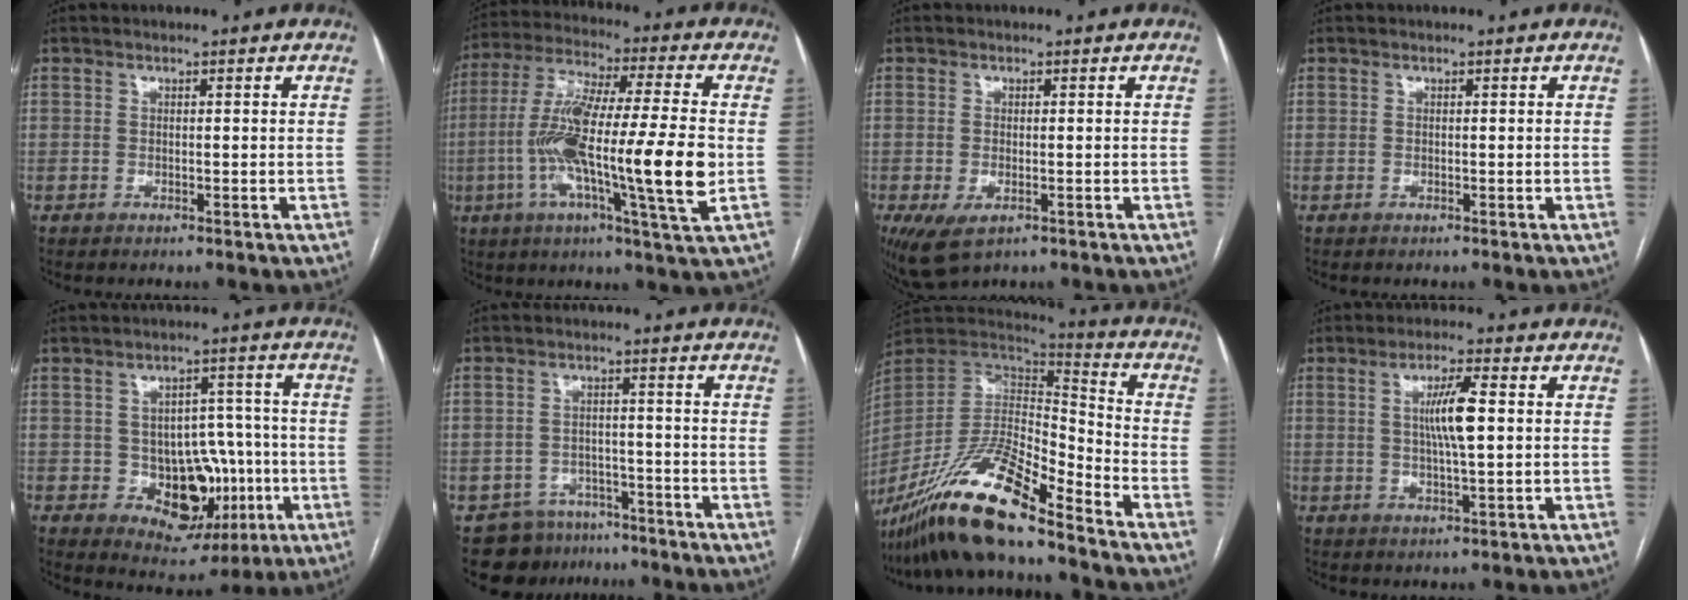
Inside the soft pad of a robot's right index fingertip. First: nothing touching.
{"total": 19.6, "force": [-3.1, 0.7, 19.3], "torque": [-0.349, -0.005, -0.057]}
{"total": 5.4, "force": [-2.7, 2.3, 4.0], "torque": [-0.071, -0.015, -0.037]}
{"total": 0.0}
{"total": 12.1, "force": [-2.7, 8.2, 8.5], "torque": [-0.104, 0.025, -0.017]}
{"total": 8.0, "force": [-6.1, 5.2, 0.6], "torque": [-0.002, 0.019, -0.083]}
{"total": 19.5, "force": [-14.8, 2.6, 12.4], "torque": [-0.259, -0.021, -0.279]}
{"total": 6.4, "force": [0.9, 0.4, 6.3], "torque": [-0.115, 0.001, 0.017]}